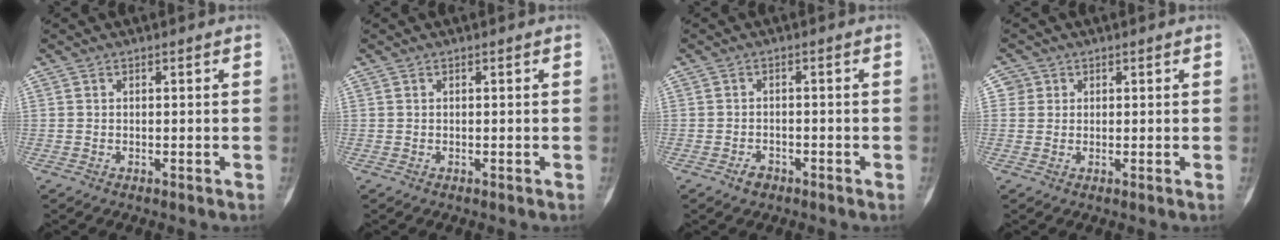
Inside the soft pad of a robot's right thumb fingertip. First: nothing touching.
{"total": 0.0}
{"total": 2.1, "force": [-1.4, 1.3, 0.8], "torque": [-0.014, 0.008, -0.022]}
{"total": 2.1, "force": [0.6, 2.0, 0.0], "torque": [0.014, 0.001, 0.004]}